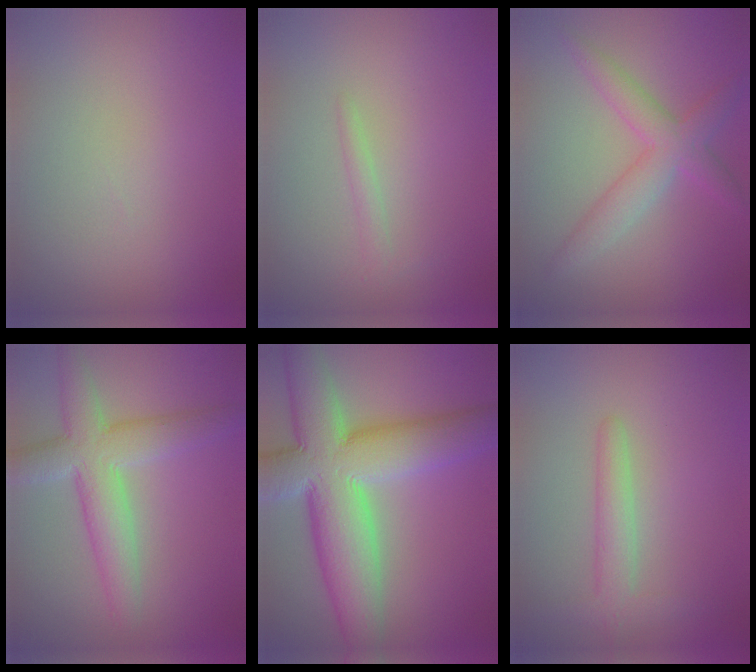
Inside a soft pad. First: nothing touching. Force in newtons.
{"total": 1.0, "press": 1.0, "slide": 0.0}
{"total": 4.0, "press": 4.0, "slide": 0.1}
{"total": 5.8, "press": 5.8, "slide": 0.3}
{"total": 12.5, "press": 12.5, "slide": 0.8}
{"total": 2.6, "press": 2.6, "slide": 0.1}